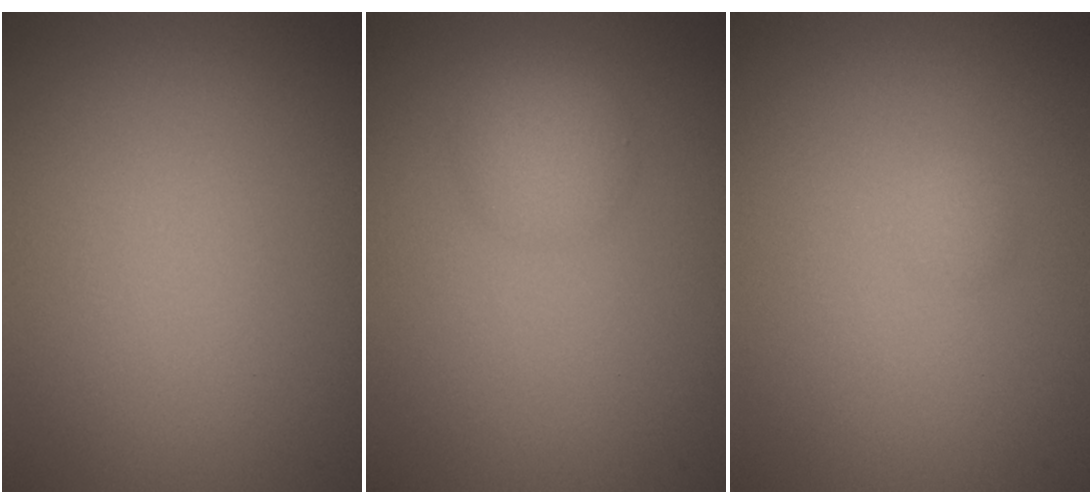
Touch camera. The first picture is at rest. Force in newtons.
{"total": 2.4, "press": 2.4, "slide": 0.0}
{"total": 0.6, "press": 0.6, "slide": 0.1}